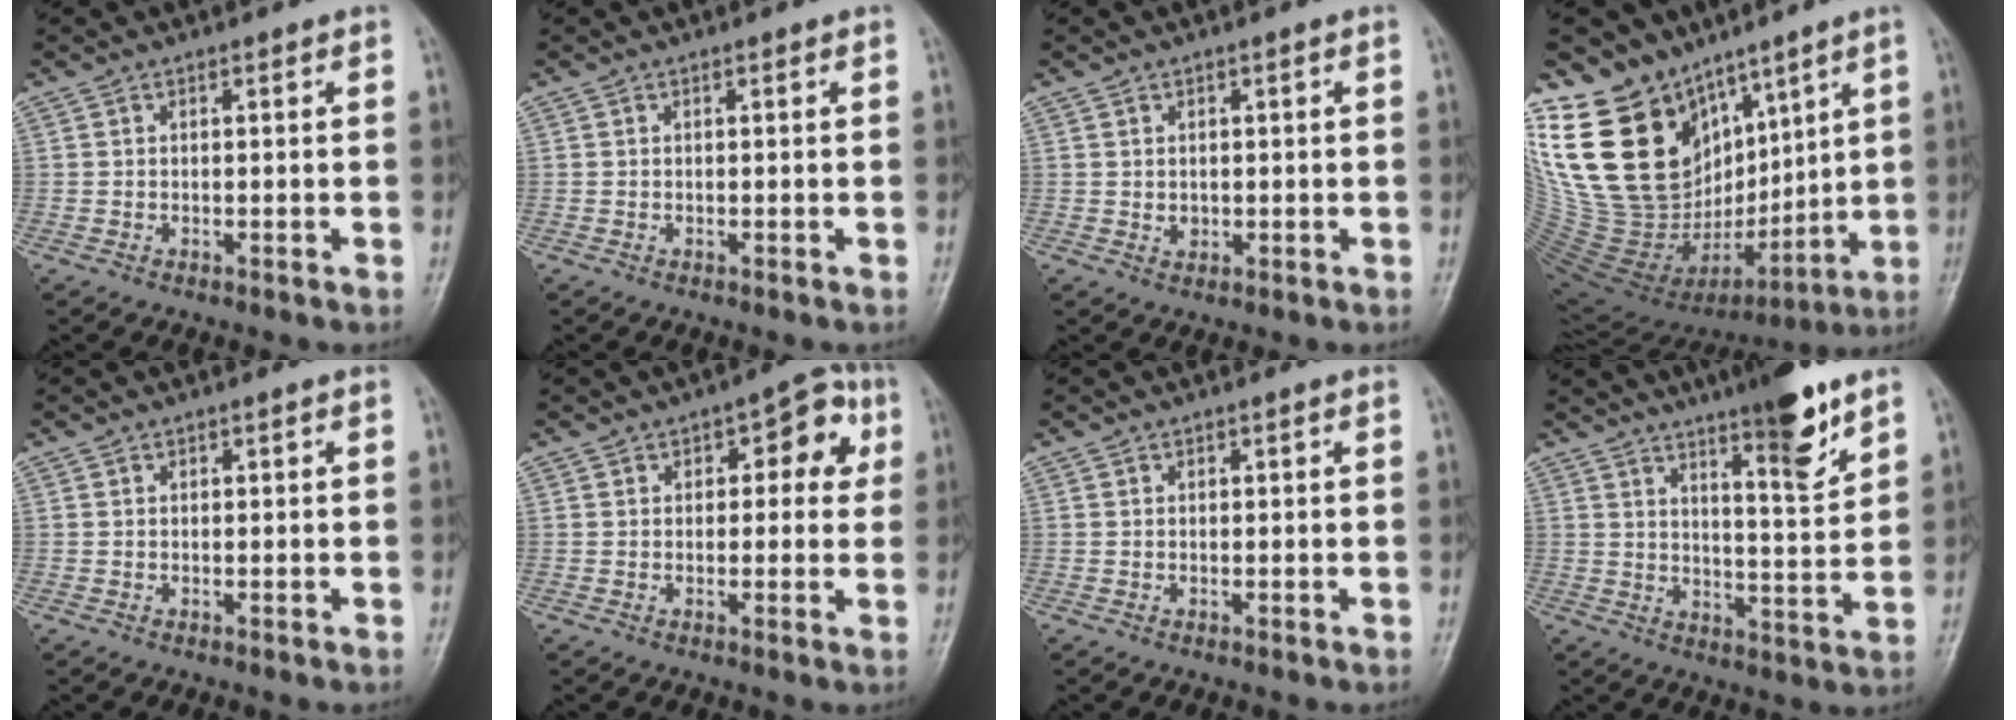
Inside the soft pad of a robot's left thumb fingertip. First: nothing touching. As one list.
[{"total": 0.0}, {"total": 1.5, "force": [0.2, 1.3, 0.7], "torque": [-0.007, -0.001, 0.007]}, {"total": 28.8, "force": [12.1, 18.3, 18.7], "torque": [-0.354, -0.039, 0.252]}, {"total": 0.0}, {"total": 7.8, "force": [2.4, 4.4, 6.0], "torque": [-0.032, 0.009, 0.021]}, {"total": 0.0}, {"total": 11.3, "force": [7.6, 1.8, 8.2], "torque": [-0.109, -0.052, 0.117]}]